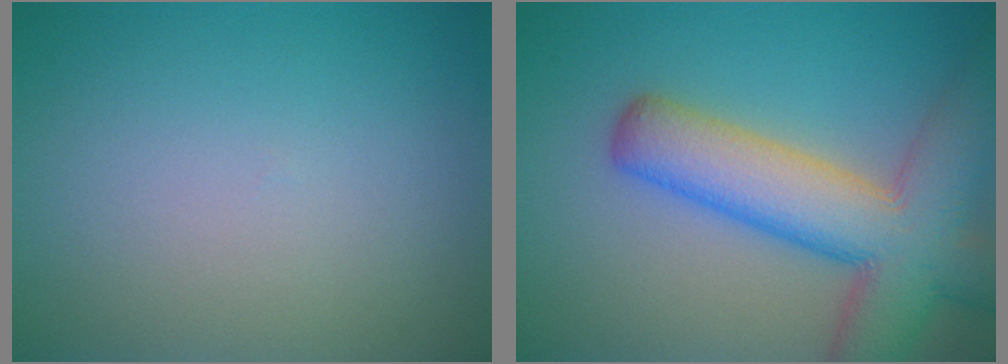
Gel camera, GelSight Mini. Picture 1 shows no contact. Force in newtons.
{"total": 10.0, "press": 10.0, "slide": 0.7}